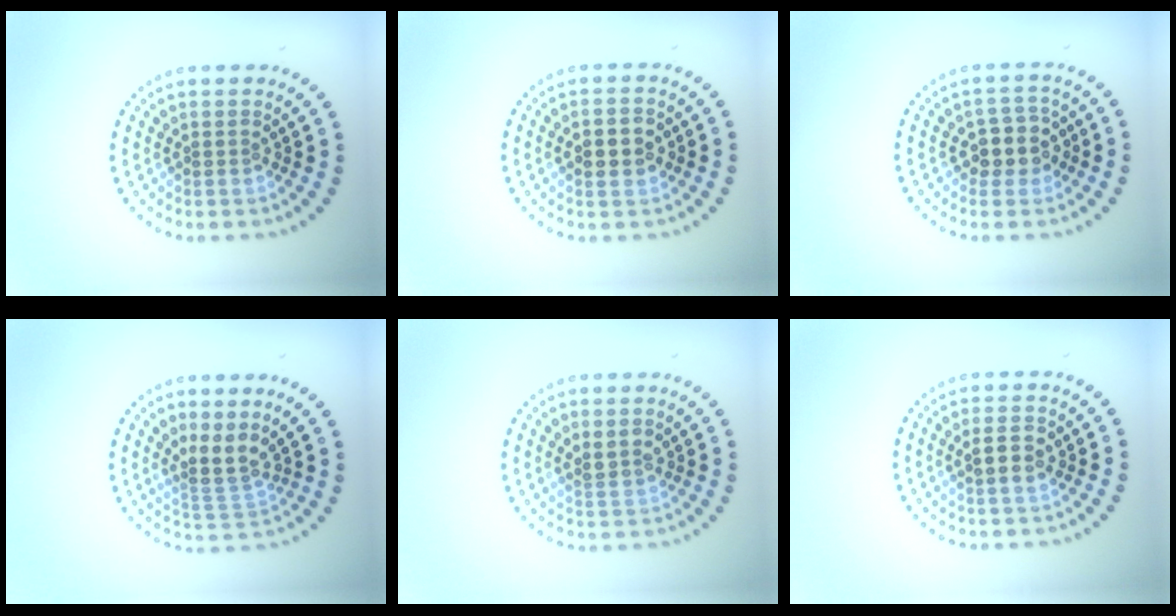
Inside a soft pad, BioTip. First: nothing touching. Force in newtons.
{"total": 3.3, "press": 3.3, "slide": 0.2}
{"total": 2.9, "press": 2.6, "slide": 1.3}
{"total": 2.8, "press": 1.9, "slide": 2.1}
{"total": 1.7, "press": 1.5, "slide": 0.8}
{"total": 2.4, "press": 2.4, "slide": 0.5}